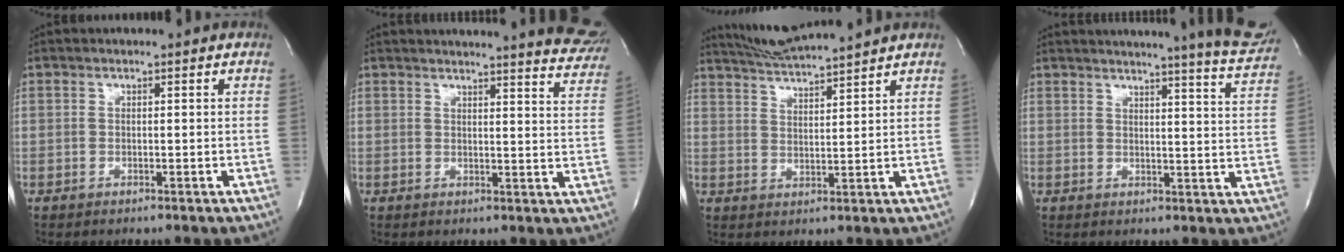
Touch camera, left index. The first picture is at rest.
{"total": 16.6, "force": [15.8, 1.7, 4.9], "torque": [-0.051, -0.064, 0.159]}
{"total": 9.1, "force": [8.5, -1.1, 3.0], "torque": [-0.062, 0.014, 0.148]}
{"total": 17.4, "force": [16.0, -0.3, 6.7], "torque": [-0.093, -0.070, 0.173]}